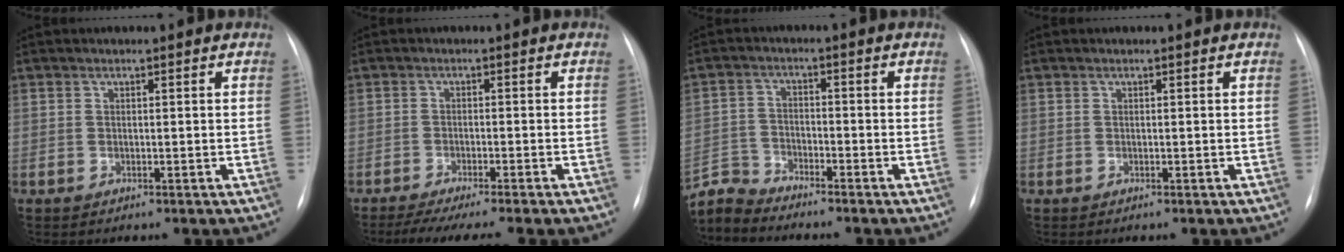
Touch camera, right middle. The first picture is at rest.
{"total": 9.0, "force": [-7.2, -0.2, 5.3], "torque": [-0.070, -0.019, -0.106]}
{"total": 5.1, "force": [-5.0, -0.5, -0.8], "torque": [0.010, -0.005, -0.097]}
{"total": 0.0}